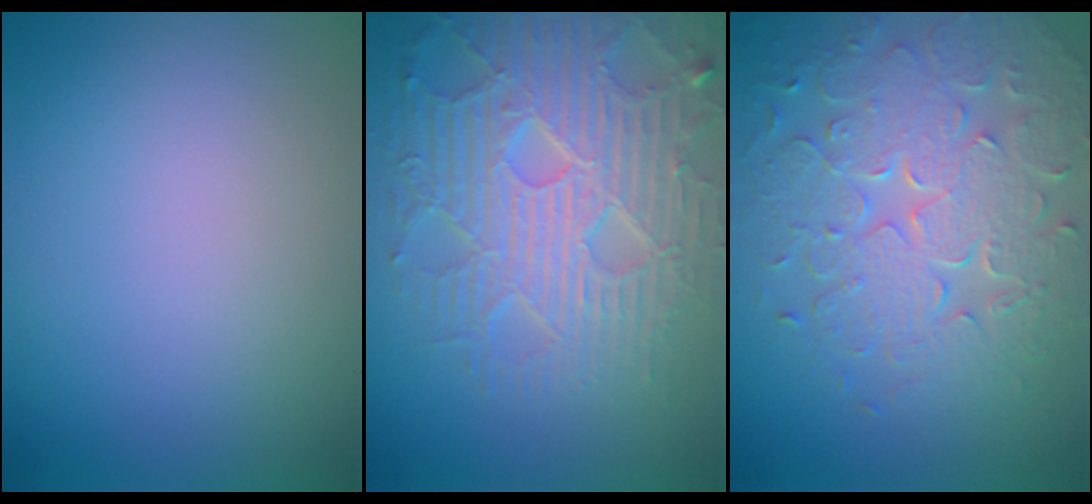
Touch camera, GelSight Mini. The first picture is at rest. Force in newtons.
{"total": 7.8, "press": 6.0, "slide": 4.9}
{"total": 7.9, "press": 5.7, "slide": 5.5}